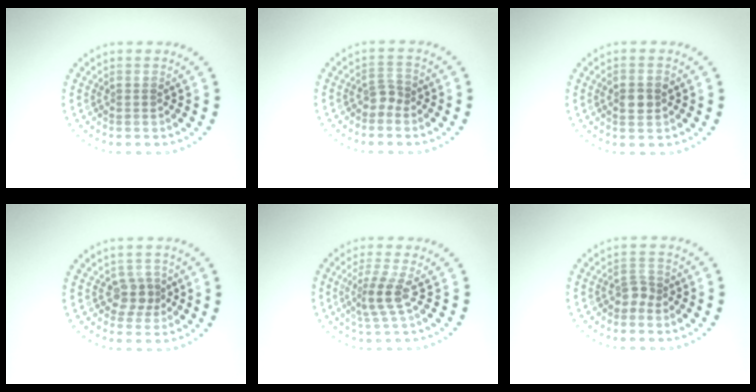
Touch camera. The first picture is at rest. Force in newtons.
{"total": 1.4, "press": 1.0, "slide": 0.9}
{"total": 2.3, "press": 2.3, "slide": 0.0}
{"total": 2.1, "press": 1.8, "slide": 1.1}
{"total": 2.6, "press": 1.8, "slide": 1.9}
{"total": 1.4, "press": 1.0, "slide": 0.9}